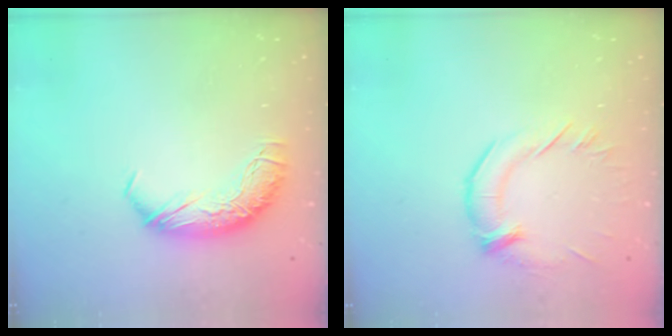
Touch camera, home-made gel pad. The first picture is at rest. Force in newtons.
{"total": 1.5, "press": 0.4, "slide": 1.4}